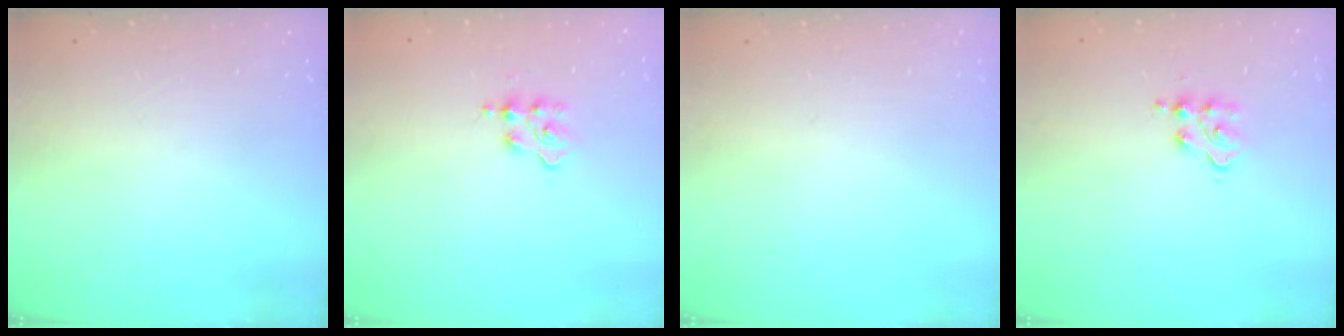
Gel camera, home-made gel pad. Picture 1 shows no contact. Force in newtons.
{"total": 2.3, "press": 2.3, "slide": 0.3}
{"total": 0.0}
{"total": 5.1, "press": 5.1, "slide": 0.4}